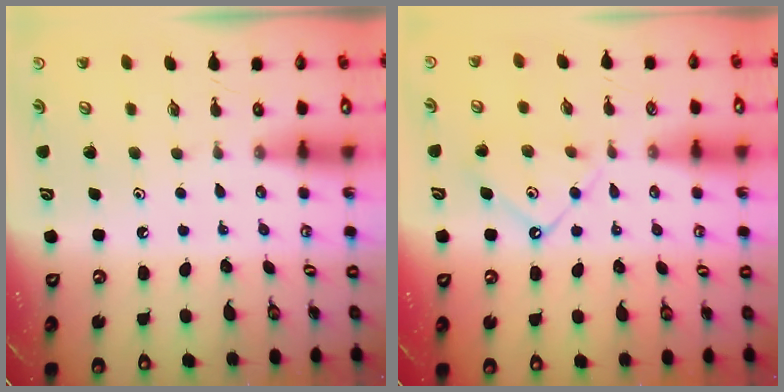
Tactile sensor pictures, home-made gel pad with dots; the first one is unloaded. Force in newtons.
{"total": 8.4, "press": 8.4, "slide": 0.9}